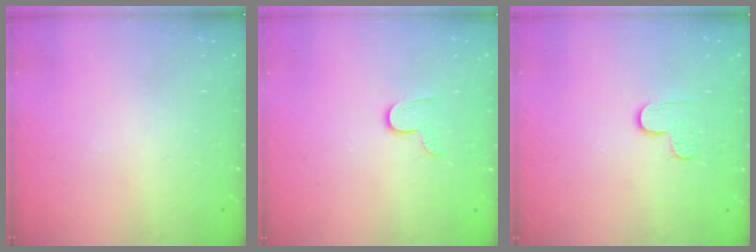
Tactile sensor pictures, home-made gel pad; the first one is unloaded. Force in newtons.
{"total": 5.2, "press": 5.2, "slide": 0.5}
{"total": 5.4, "press": 5.4, "slide": 0.5}